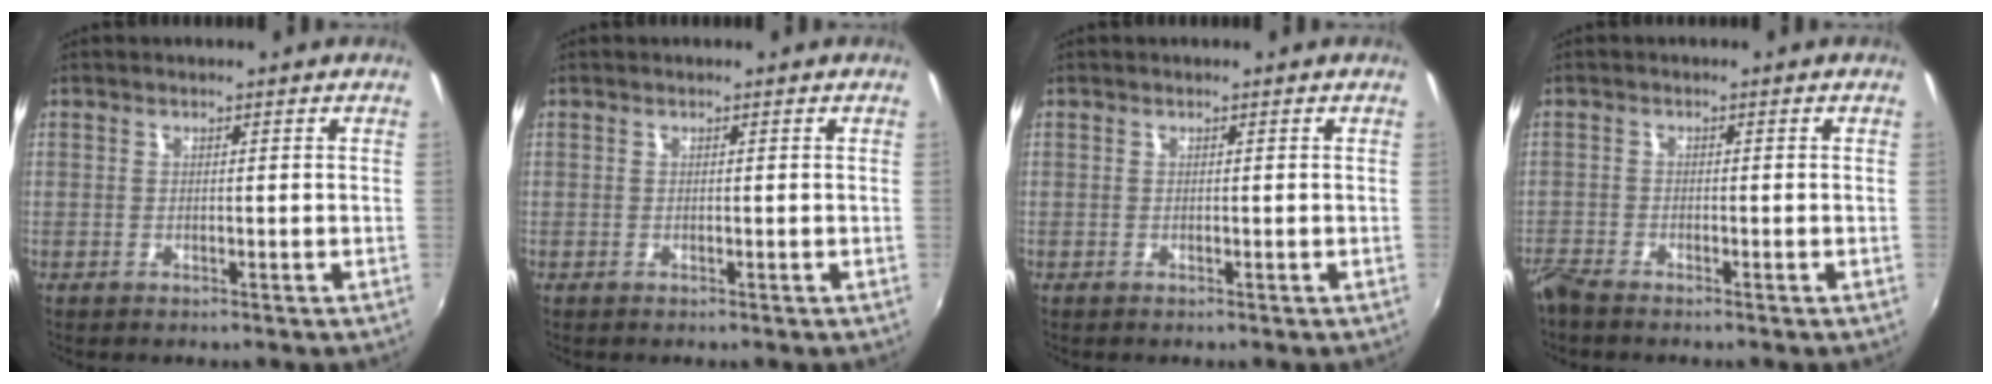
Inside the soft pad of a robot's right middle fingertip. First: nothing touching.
{"total": 0.0}
{"total": 0.0}
{"total": 3.4, "force": [-3.0, 0.4, 1.4], "torque": [-0.040, -0.015, -0.062]}